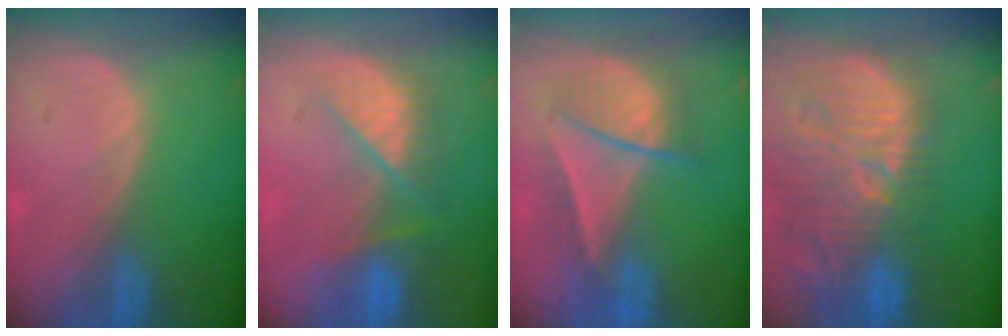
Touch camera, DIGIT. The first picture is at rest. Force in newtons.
{"total": 8.7, "press": 7.6, "slide": 4.3}
{"total": 7.1, "press": 7.0, "slide": 0.9}
{"total": 14.8, "press": 13.1, "slide": 6.9}